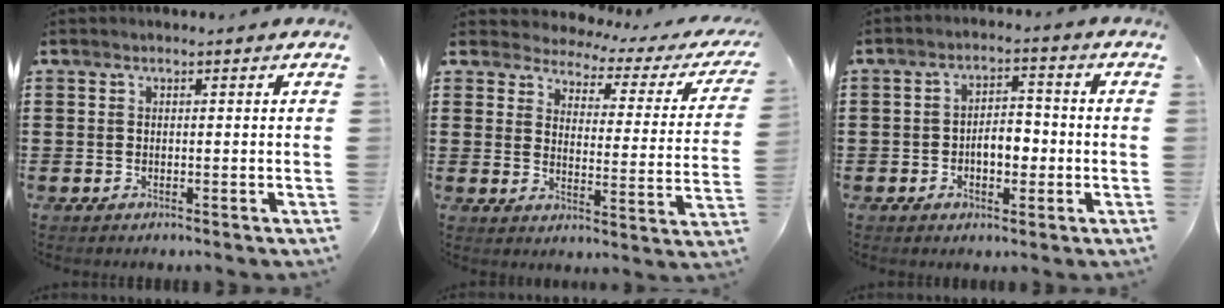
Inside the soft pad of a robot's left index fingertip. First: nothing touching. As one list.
[{"total": 2.6, "force": [2.5, 0.6, 0.3], "torque": [-0.029, -0.023, 0.034]}, {"total": 4.7, "force": [-1.0, 2.5, 3.9], "torque": [-0.063, 0.006, -0.023]}]